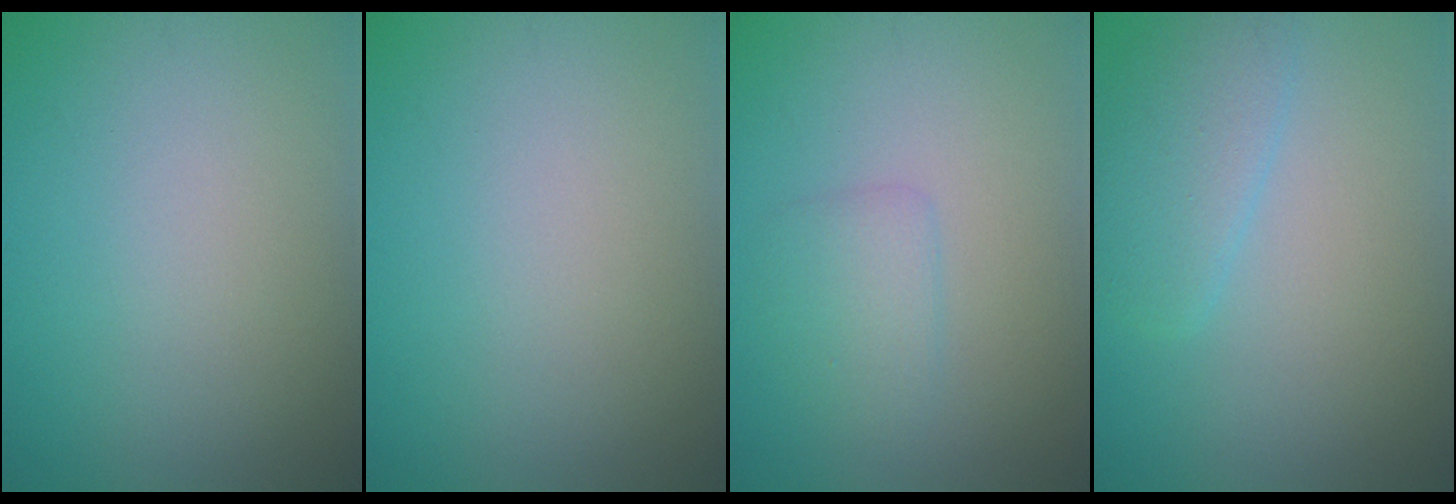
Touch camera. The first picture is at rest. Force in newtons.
{"total": 0.0}
{"total": 1.8, "press": 1.8, "slide": 0.0}
{"total": 2.7, "press": 2.7, "slide": 0.1}